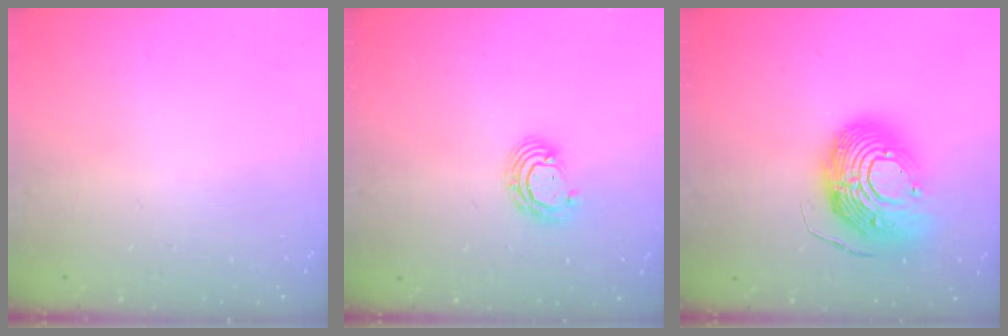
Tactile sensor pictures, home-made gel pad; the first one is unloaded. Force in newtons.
{"total": 5.6, "press": 5.6, "slide": 0.3}
{"total": 16.9, "press": 16.8, "slide": 1.6}